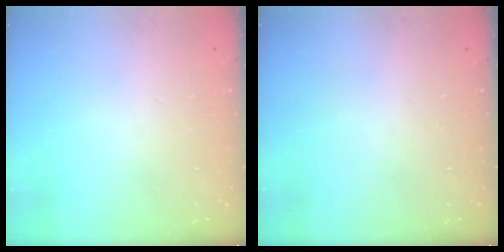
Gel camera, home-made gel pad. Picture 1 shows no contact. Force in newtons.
{"total": 0.0}